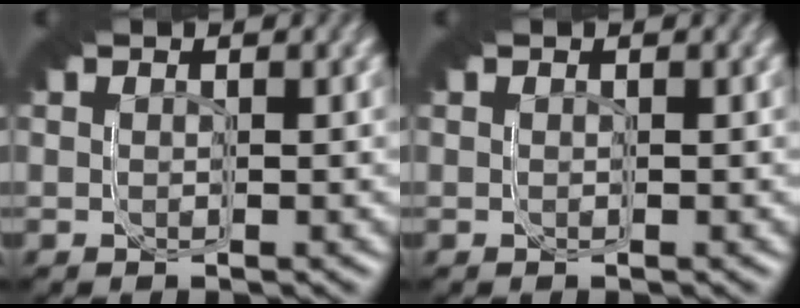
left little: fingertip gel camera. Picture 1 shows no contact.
{"total": 0.0}